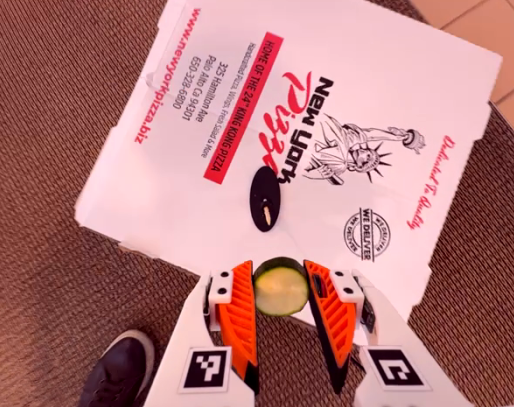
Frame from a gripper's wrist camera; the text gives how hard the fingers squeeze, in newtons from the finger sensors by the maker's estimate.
{"total": 9.7, "left": 9.9, "right": 9.5}